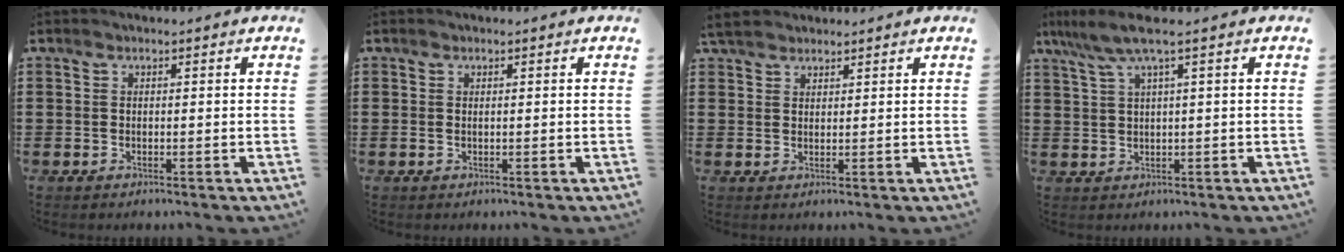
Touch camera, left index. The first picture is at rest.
{"total": 0.0}
{"total": 2.9, "force": [2.7, 1.0, 0.7], "torque": [-0.023, 0.003, 0.052]}
{"total": 4.7, "force": [2.1, 0.2, 4.2], "torque": [-0.094, -0.003, 0.033]}